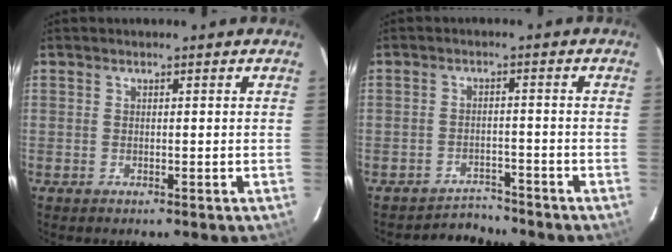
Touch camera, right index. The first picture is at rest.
{"total": 4.0, "force": [-3.8, 0.7, -1.1], "torque": [0.014, 0.012, -0.061]}